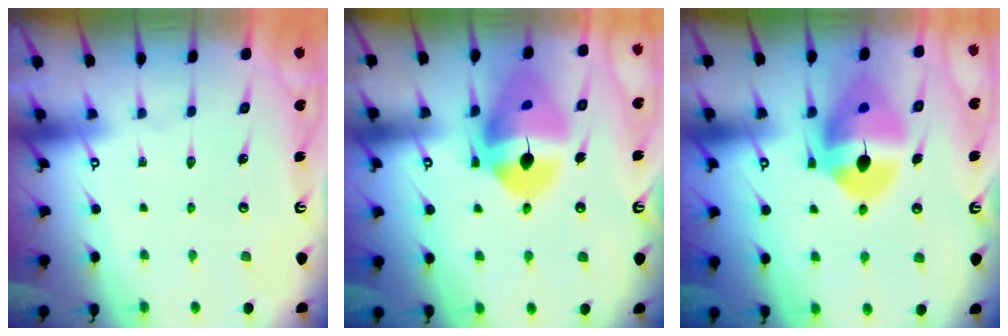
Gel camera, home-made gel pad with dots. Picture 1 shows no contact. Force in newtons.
{"total": 17.7, "press": 17.5, "slide": 2.3}
{"total": 14.9, "press": 14.8, "slide": 2.0}